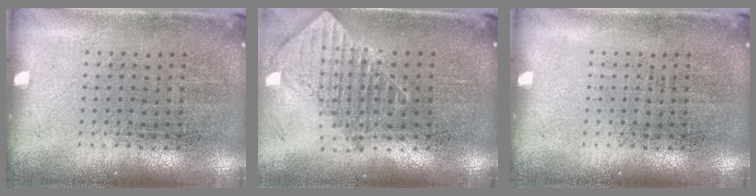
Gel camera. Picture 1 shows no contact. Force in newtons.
{"total": 1.8, "press": 1.5, "slide": 1.1}
{"total": 0.0}